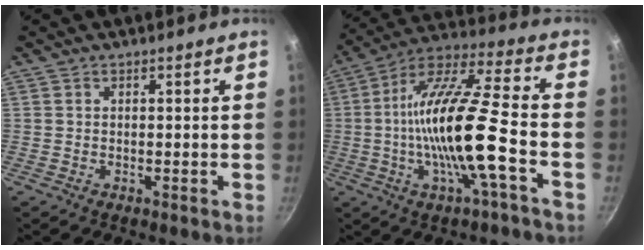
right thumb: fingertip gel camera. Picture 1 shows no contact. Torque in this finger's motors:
{"motor_torque": [2.82, 2.19, 2.31, -0.45, 0.62]}